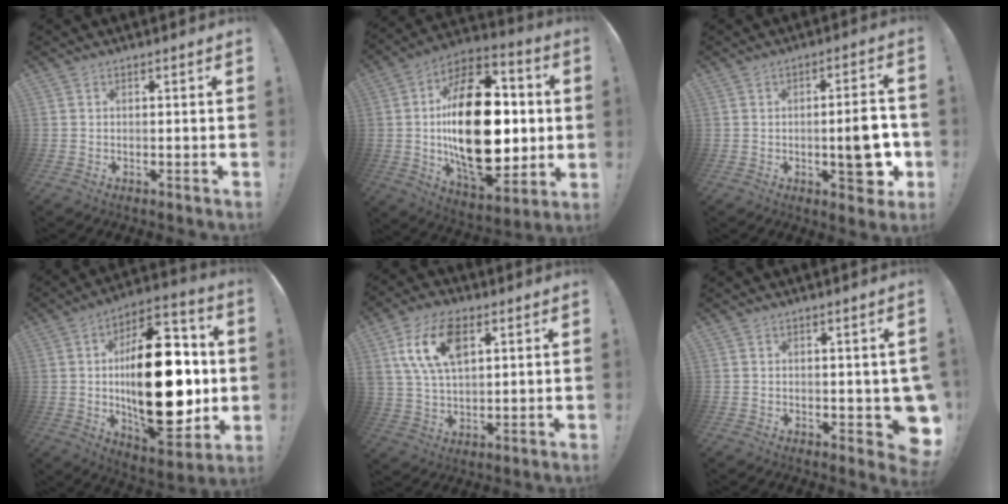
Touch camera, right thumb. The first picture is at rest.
{"total": 33.2, "force": [0.5, 18.6, 27.5], "torque": [-0.475, 0.001, 0.020]}
{"total": 10.3, "force": [-2.0, 4.1, 9.2], "torque": [-0.104, 0.003, -0.030]}
{"total": 32.4, "force": [-0.4, 16.2, 28.1], "torque": [-0.470, 0.001, 0.005]}
{"total": 14.0, "force": [5.9, 8.2, 9.7], "torque": [-0.189, -0.004, 0.109]}
{"total": 4.5, "force": [0.0, 2.7, 3.5], "torque": [-0.026, -0.004, 0.006]}